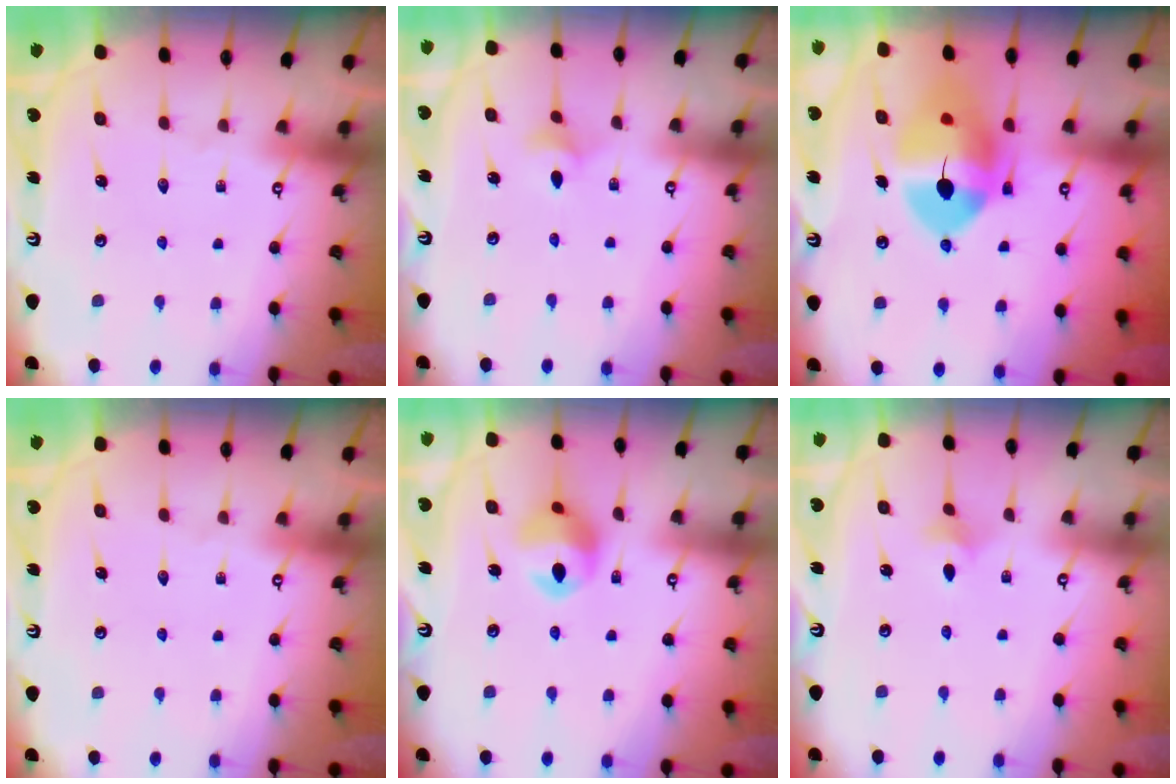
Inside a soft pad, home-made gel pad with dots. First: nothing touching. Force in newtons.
{"total": 3.0, "press": 2.9, "slide": 0.5}
{"total": 15.4, "press": 15.2, "slide": 2.4}
{"total": 0.0}
{"total": 12.1, "press": 11.9, "slide": 1.9}
{"total": 2.3, "press": 2.2, "slide": 0.5}